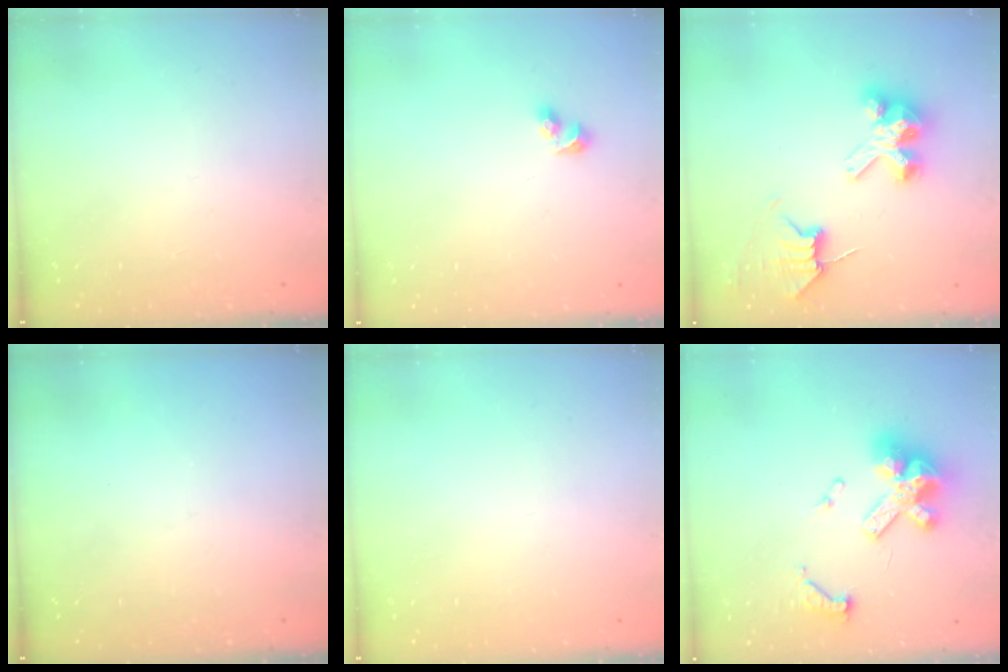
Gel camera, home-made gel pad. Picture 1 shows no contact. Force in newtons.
{"total": 3.6, "press": 3.5, "slide": 0.7}
{"total": 7.8, "press": 7.7, "slide": 1.0}
{"total": 0.0}
{"total": 0.0}
{"total": 14.9, "press": 14.8, "slide": 1.6}